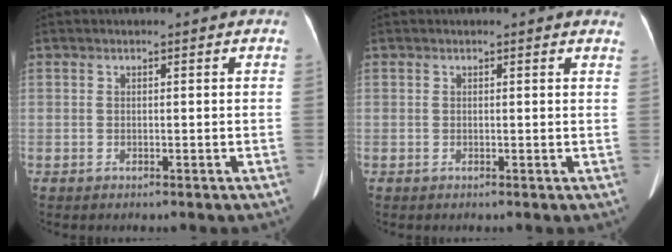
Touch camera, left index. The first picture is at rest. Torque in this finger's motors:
{"motor_torque": [-0.12, -0.20, 0.01, 0.01]}